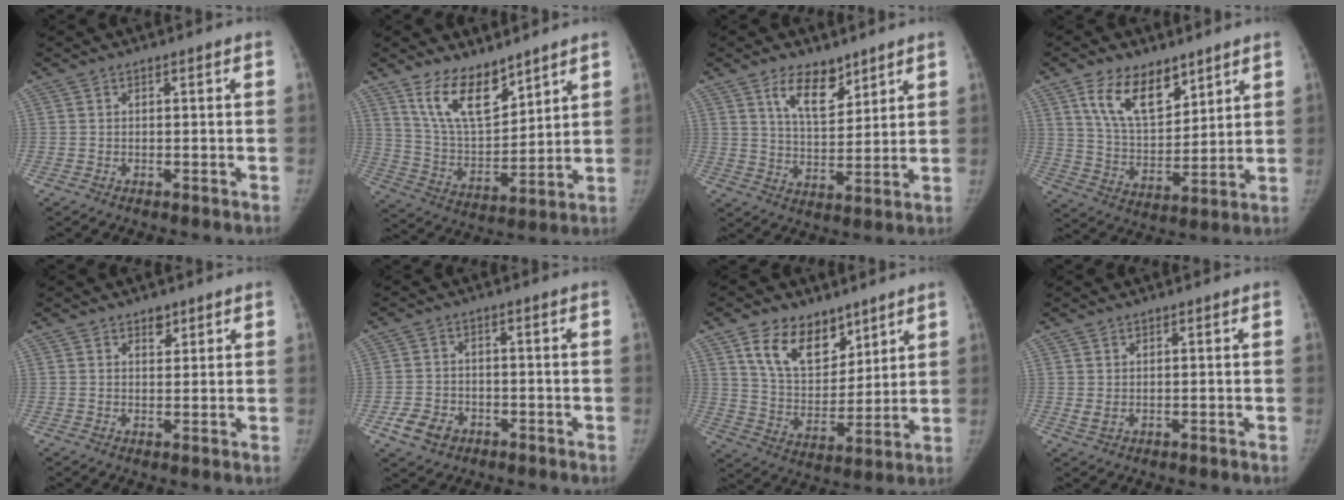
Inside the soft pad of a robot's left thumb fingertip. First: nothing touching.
{"total": 12.8, "force": [9.1, 5.6, 7.1], "torque": [-0.096, -0.066, 0.184]}
{"total": 8.8, "force": [5.7, 4.3, 5.1], "torque": [-0.059, -0.045, 0.103]}
{"total": 13.4, "force": [8.1, 7.0, 8.1], "torque": [-0.110, -0.050, 0.155]}
{"total": 2.4, "force": [1.6, 1.4, 1.0], "torque": [0.001, -0.010, 0.024]}
{"total": 5.6, "force": [-2.7, 4.2, 2.5], "torque": [-0.038, 0.014, -0.042]}
{"total": 13.9, "force": [8.6, 8.5, 7.0], "torque": [-0.080, -0.055, 0.160]}
{"total": 1.5, "force": [0.4, 0.9, 1.2], "torque": [-0.023, -0.003, 0.013]}